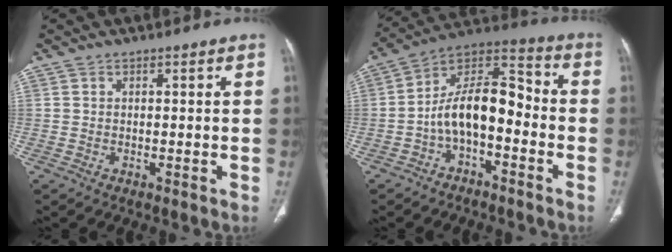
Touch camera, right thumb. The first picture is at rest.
{"total": 13.4, "force": [-3.3, 6.9, 10.9], "torque": [-0.171, 0.070, -0.066]}